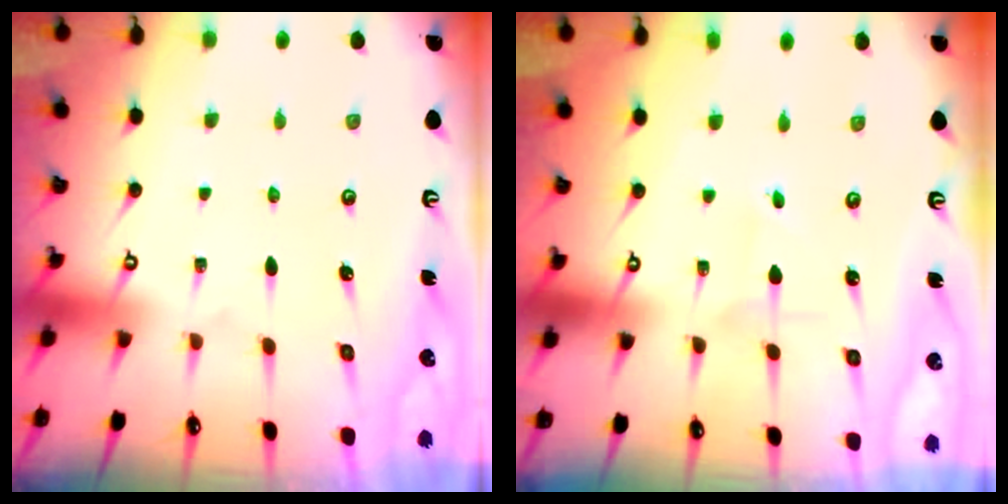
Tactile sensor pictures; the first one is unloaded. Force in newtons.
{"total": 0.8, "press": 0.8, "slide": 0.0}